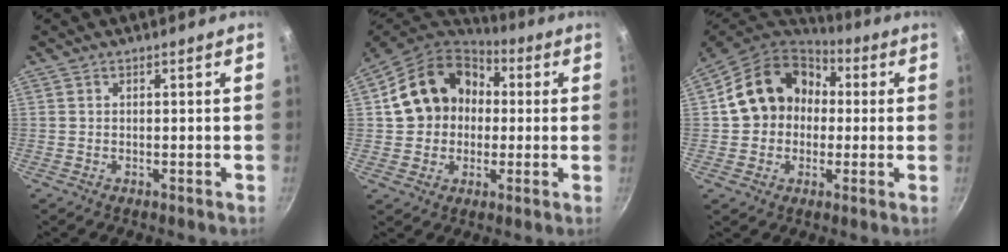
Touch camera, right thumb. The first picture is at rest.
{"total": 17.0, "force": [2.1, 14.1, 9.2], "torque": [-0.135, 0.040, 0.028]}
{"total": 16.6, "force": [1.7, 13.9, 8.8], "torque": [-0.122, 0.041, 0.019]}